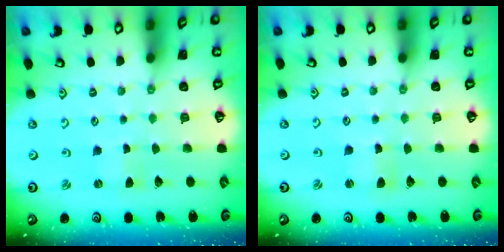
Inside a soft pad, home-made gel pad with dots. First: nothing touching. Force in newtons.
{"total": 1.6, "press": 1.5, "slide": 0.4}